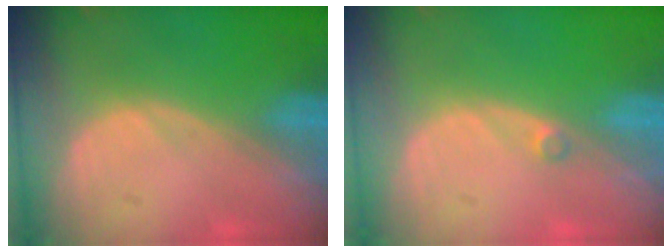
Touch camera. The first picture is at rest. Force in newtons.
{"total": 1.0, "press": 0.8, "slide": 0.5}